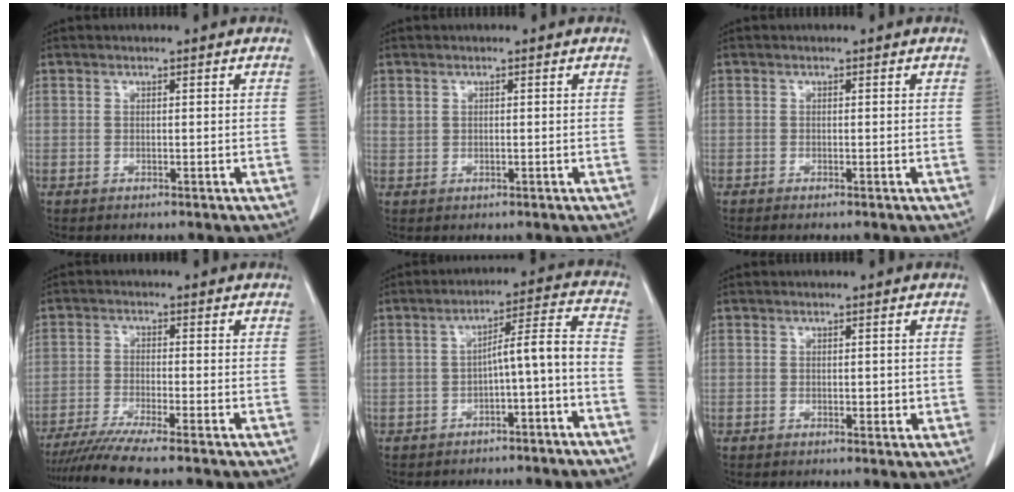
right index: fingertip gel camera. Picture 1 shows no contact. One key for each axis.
{"total": 0.7, "fx": 0.5, "fy": 0.4, "fz": 0.3, "tx": -0.002, "ty": 0.007, "tz": 0.011}
{"total": 0.6, "fx": -0.5, "fy": -0.1, "fz": 0.4, "tx": -0.008, "ty": -0.001, "tz": -0.010}
{"total": 8.1, "fx": -6.8, "fy": -1.1, "fz": 4.2, "tx": -0.061, "ty": -0.022, "tz": -0.112}
{"total": 7.5, "fx": -3.2, "fy": 0.6, "fz": 6.7, "tx": -0.093, "ty": 0.035, "tz": -0.043}
{"total": 1.5, "fx": 0.0, "fy": 0.9, "fz": 1.2, "tx": -0.009, "ty": 0.002, "tz": 0.004}